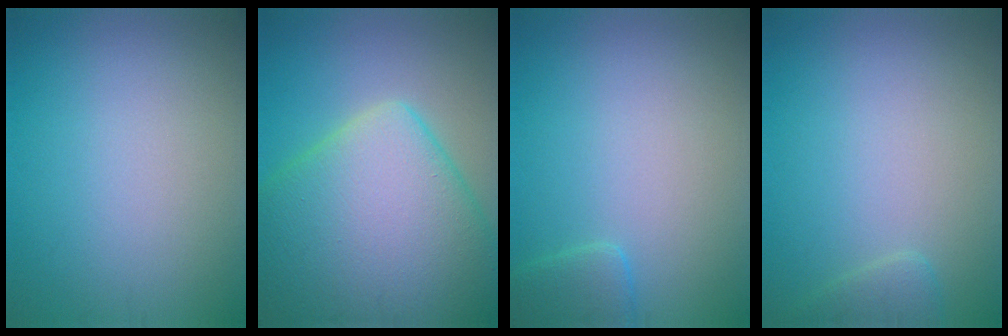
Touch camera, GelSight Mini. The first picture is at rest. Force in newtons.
{"total": 13.9, "press": 13.8, "slide": 0.6}
{"total": 1.7, "press": 1.7, "slide": 0.2}
{"total": 1.3, "press": 1.3, "slide": 0.1}